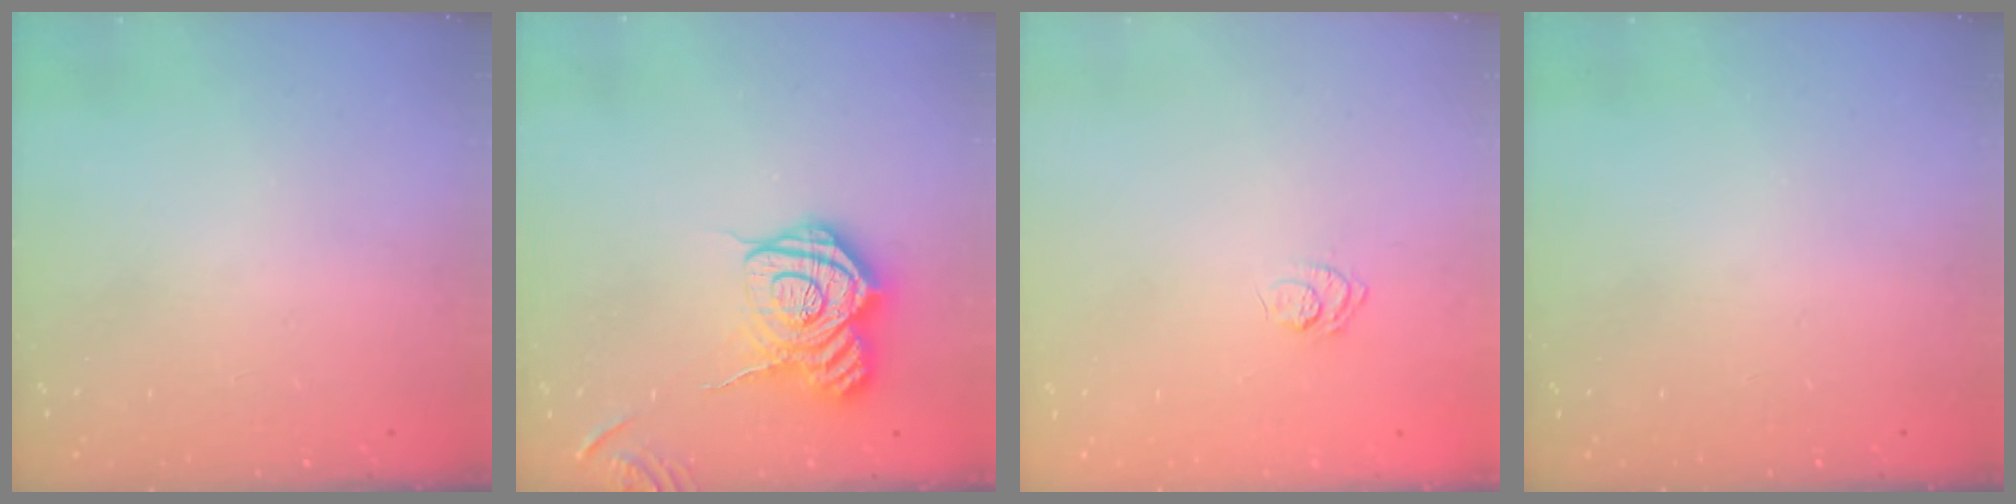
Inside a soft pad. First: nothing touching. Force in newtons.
{"total": 16.9, "press": 16.9, "slide": 0.8}
{"total": 4.6, "press": 4.4, "slide": 1.3}
{"total": 0.0}